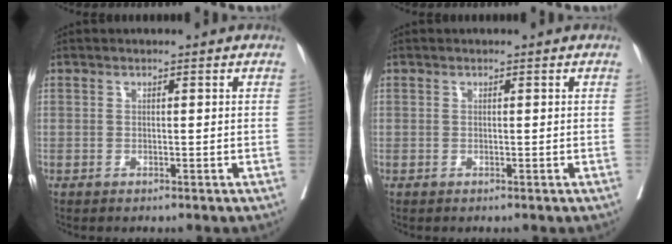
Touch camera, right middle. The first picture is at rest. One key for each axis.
{"total": 0.0}